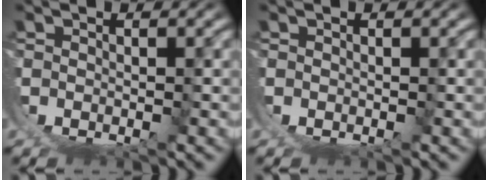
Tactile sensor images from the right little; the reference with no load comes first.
{"total": 0.0}